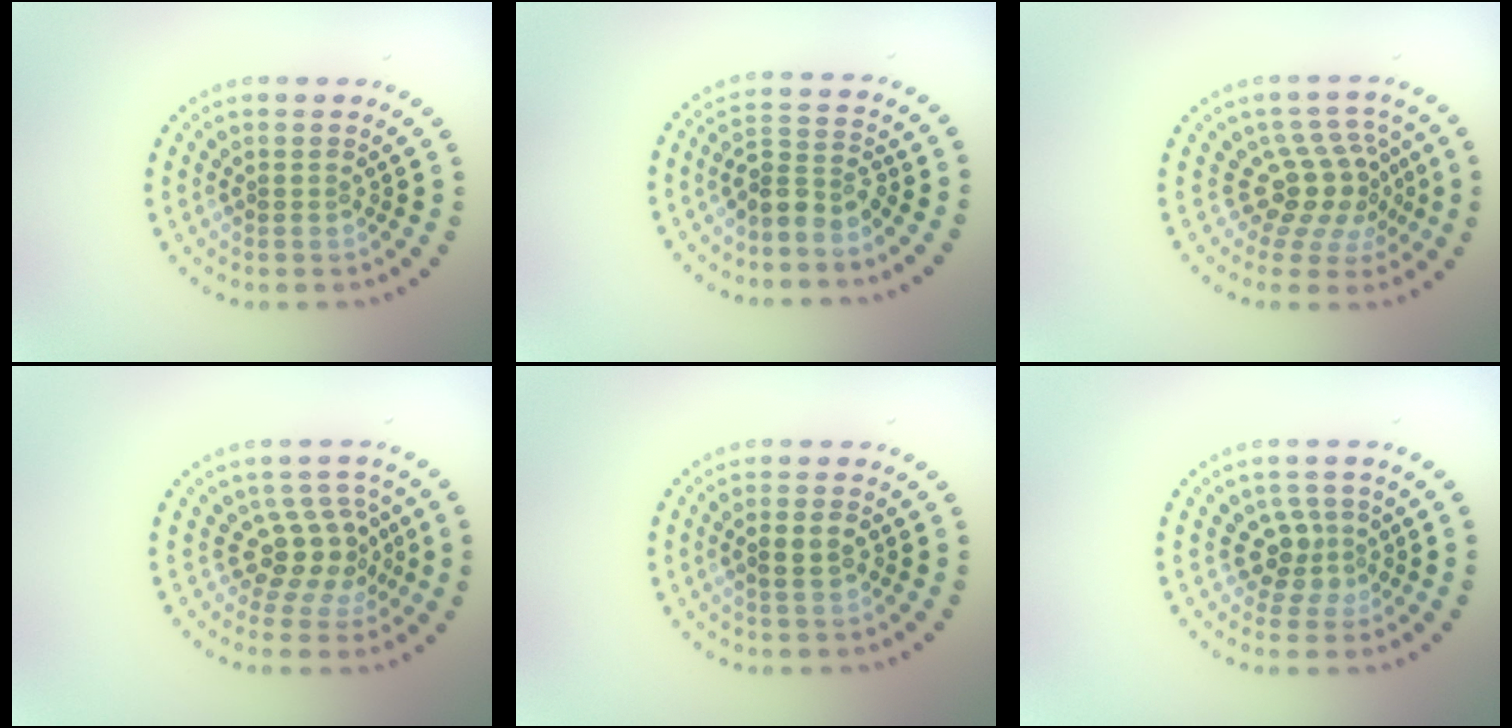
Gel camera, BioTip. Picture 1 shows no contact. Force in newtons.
{"total": 2.7, "press": 2.2, "slide": 1.7}
{"total": 4.3, "press": 3.1, "slide": 3.0}
{"total": 3.9, "press": 3.2, "slide": 2.2}
{"total": 2.1, "press": 2.0, "slide": 0.4}
{"total": 2.9, "press": 2.4, "slide": 1.6}